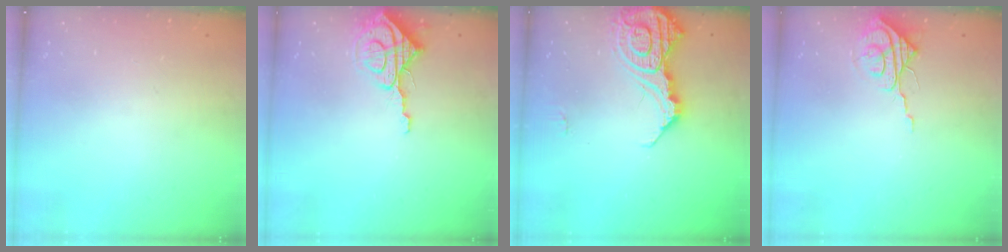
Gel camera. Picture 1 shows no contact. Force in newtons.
{"total": 7.9, "press": 7.9, "slide": 0.5}
{"total": 17.9, "press": 17.9, "slide": 1.4}
{"total": 8.0, "press": 8.0, "slide": 0.3}